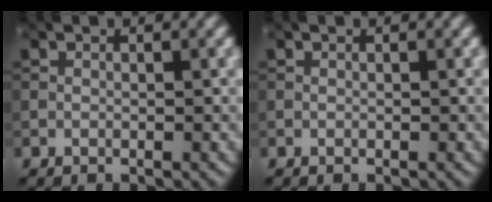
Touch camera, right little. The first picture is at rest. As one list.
[{"total": 0.0}]